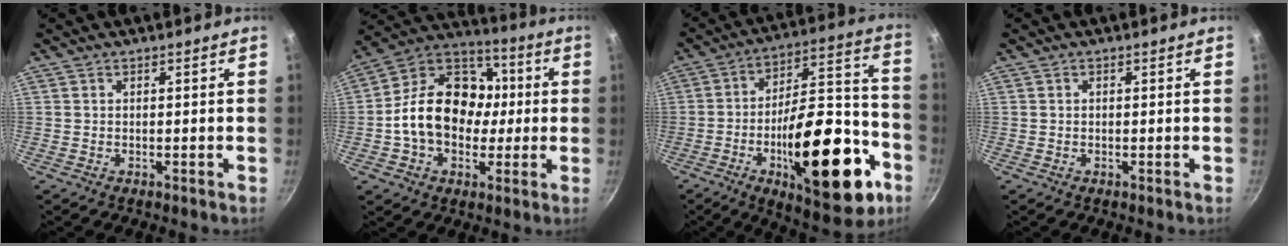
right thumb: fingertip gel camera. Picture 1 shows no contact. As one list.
[{"total": 19.9, "force": [-0.7, 15.2, 12.8], "torque": [-0.183, 0.043, -0.026]}, {"total": 28.7, "force": [-10.7, 11.7, 23.9], "torque": [-0.308, 0.058, -0.151]}, {"total": 0.5, "force": [0.1, 0.5, 0.3], "torque": [-0.003, 0.004, 0.002]}]